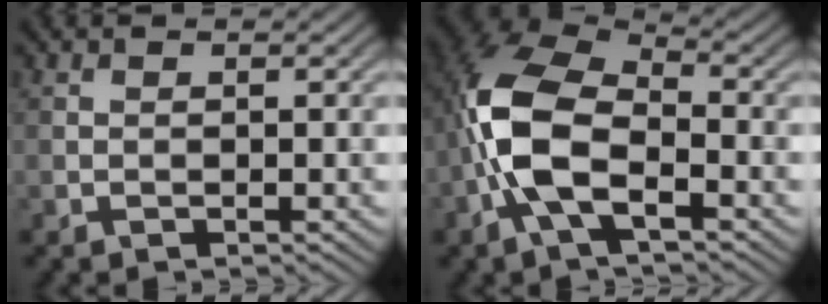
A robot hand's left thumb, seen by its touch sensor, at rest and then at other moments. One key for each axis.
{"total": 10.9, "fx": -2.6, "fy": 5.6, "fz": 9.0, "tx": -0.206, "ty": 0.004, "tz": -0.065}